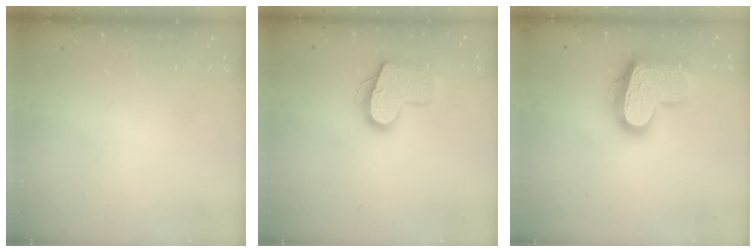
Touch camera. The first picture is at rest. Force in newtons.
{"total": 15.3, "press": 15.3, "slide": 1.1}
{"total": 18.3, "press": 18.2, "slide": 1.7}